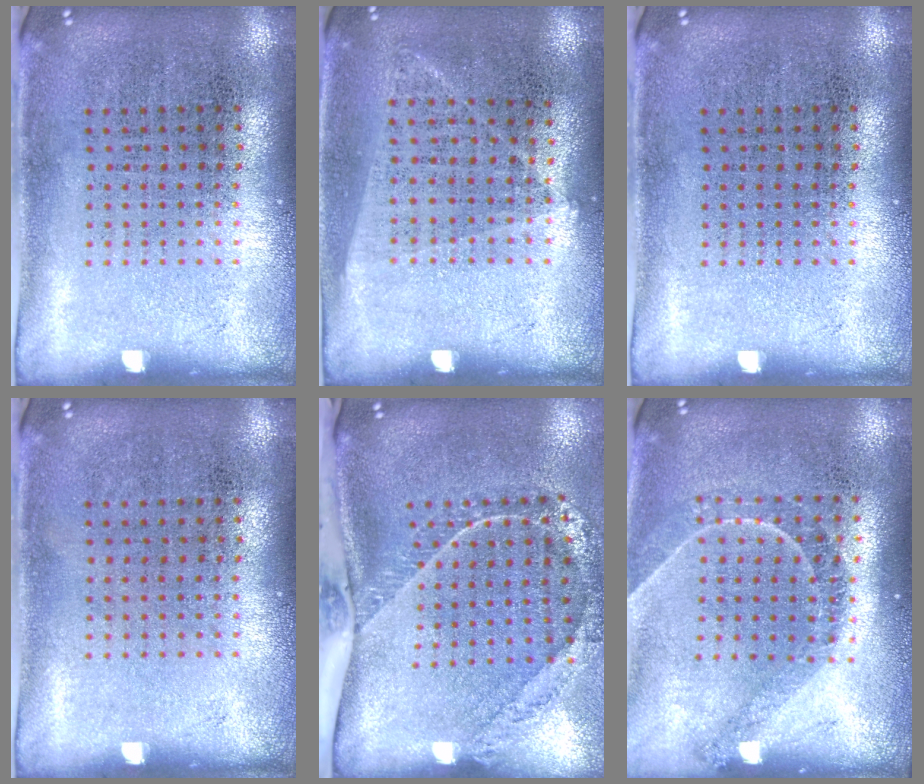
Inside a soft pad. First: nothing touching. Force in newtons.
{"total": 1.0, "press": 0.9, "slide": 0.5}
{"total": 0.0}
{"total": 0.0}
{"total": 2.1, "press": 1.6, "slide": 1.3}
{"total": 1.2, "press": 1.2, "slide": 0.4}